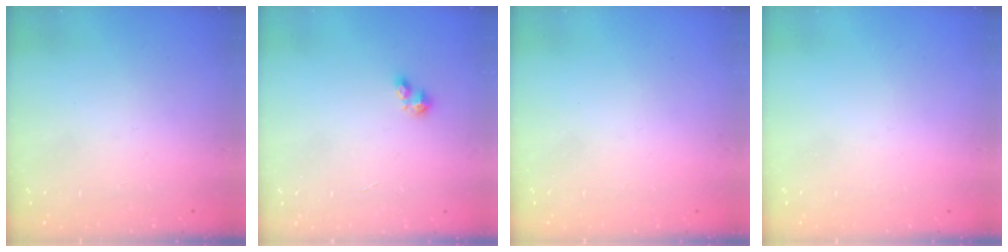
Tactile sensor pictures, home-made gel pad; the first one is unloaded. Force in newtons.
{"total": 2.5, "press": 2.5, "slide": 0.4}
{"total": 0.0}
{"total": 0.0}